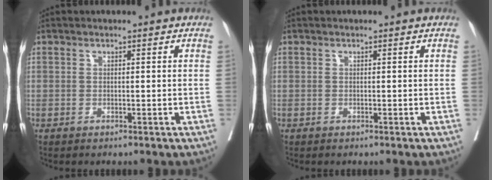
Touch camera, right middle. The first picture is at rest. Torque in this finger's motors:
{"motor_torque": [0.42, -0.36, -0.01, 0.00]}